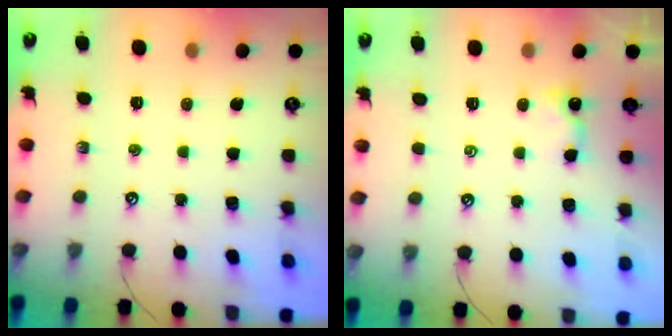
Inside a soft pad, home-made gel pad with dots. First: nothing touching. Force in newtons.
{"total": 1.3, "press": 1.3, "slide": 0.3}